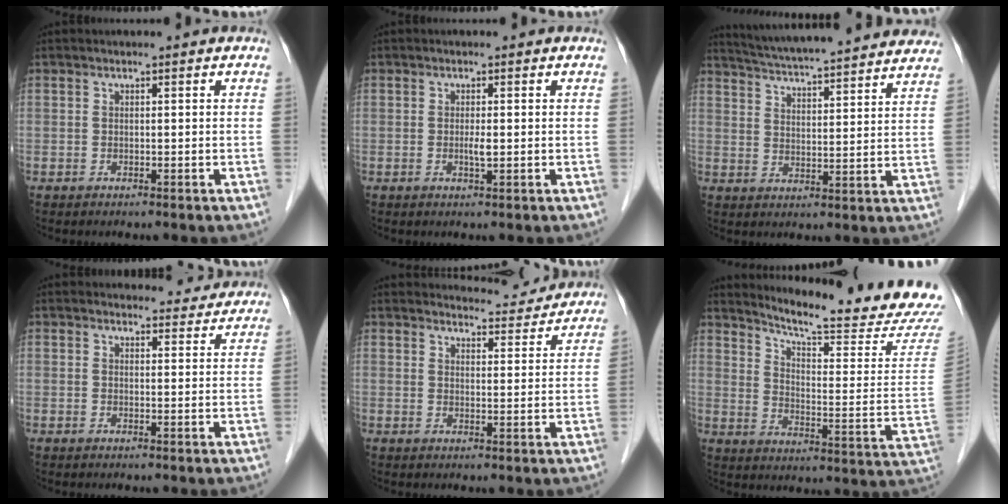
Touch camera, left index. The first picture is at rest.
{"total": 1.3, "force": [-0.1, 0.1, 1.3], "torque": [-0.025, -0.002, -0.001]}
{"total": 25.7, "force": [23.5, 2.2, 10.1], "torque": [-0.164, -0.009, 0.308]}
{"total": 5.1, "force": [4.9, 1.3, 0.2], "torque": [0.006, 0.002, 0.048]}
{"total": 7.8, "force": [7.7, 1.0, 0.3], "torque": [0.000, -0.001, 0.090]}
{"total": 20.6, "force": [19.6, -0.6, 6.5], "torque": [-0.107, -0.108, 0.248]}